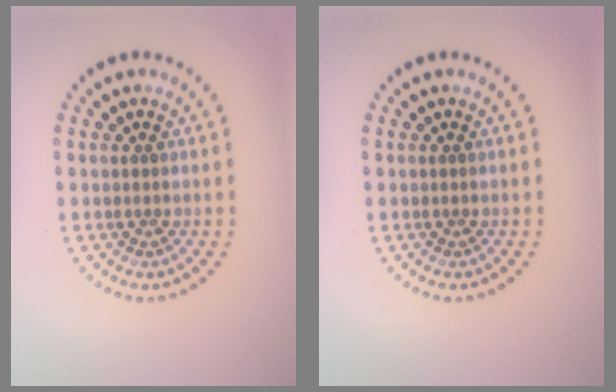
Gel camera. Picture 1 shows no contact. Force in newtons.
{"total": 0.0}